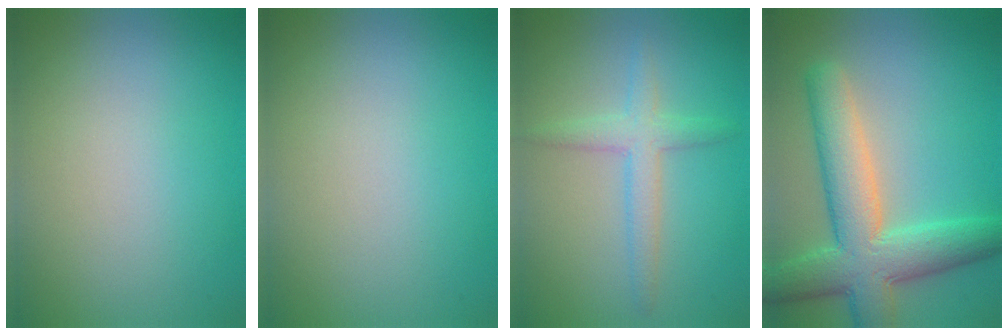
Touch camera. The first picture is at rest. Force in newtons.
{"total": 0.0}
{"total": 2.7, "press": 2.7, "slide": 0.2}
{"total": 8.2, "press": 8.2, "slide": 0.5}